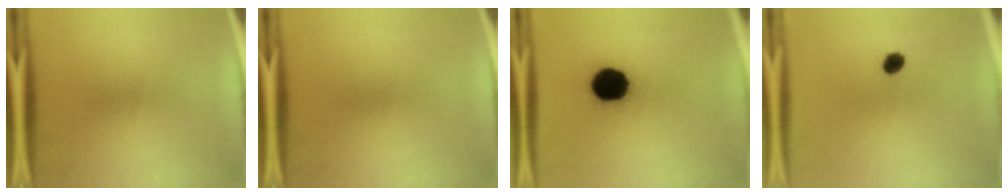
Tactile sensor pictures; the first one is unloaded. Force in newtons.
{"total": 0.0}
{"total": 16.2}
{"total": 2.9}